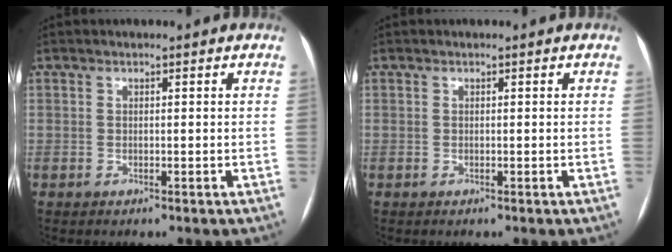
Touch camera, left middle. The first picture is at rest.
{"total": 0.0}